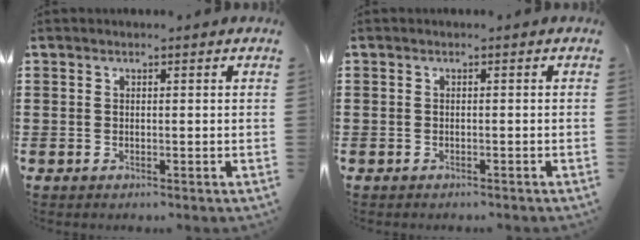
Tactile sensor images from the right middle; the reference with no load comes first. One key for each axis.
{"total": 0.6, "fx": -0.6, "fy": 0.3, "fz": 0.0, "tx": 0.000, "ty": 0.002, "tz": -0.013}